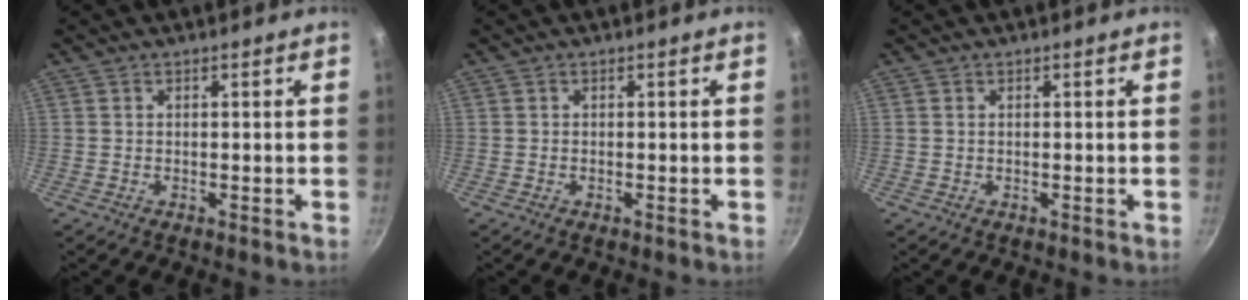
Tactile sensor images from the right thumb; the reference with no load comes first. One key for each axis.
{"total": 0.0}
{"total": 0.0}